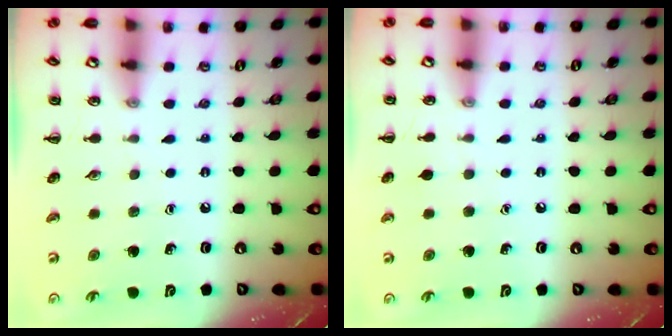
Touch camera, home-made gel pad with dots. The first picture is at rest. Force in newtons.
{"total": 3.4, "press": 3.1, "slide": 1.3}